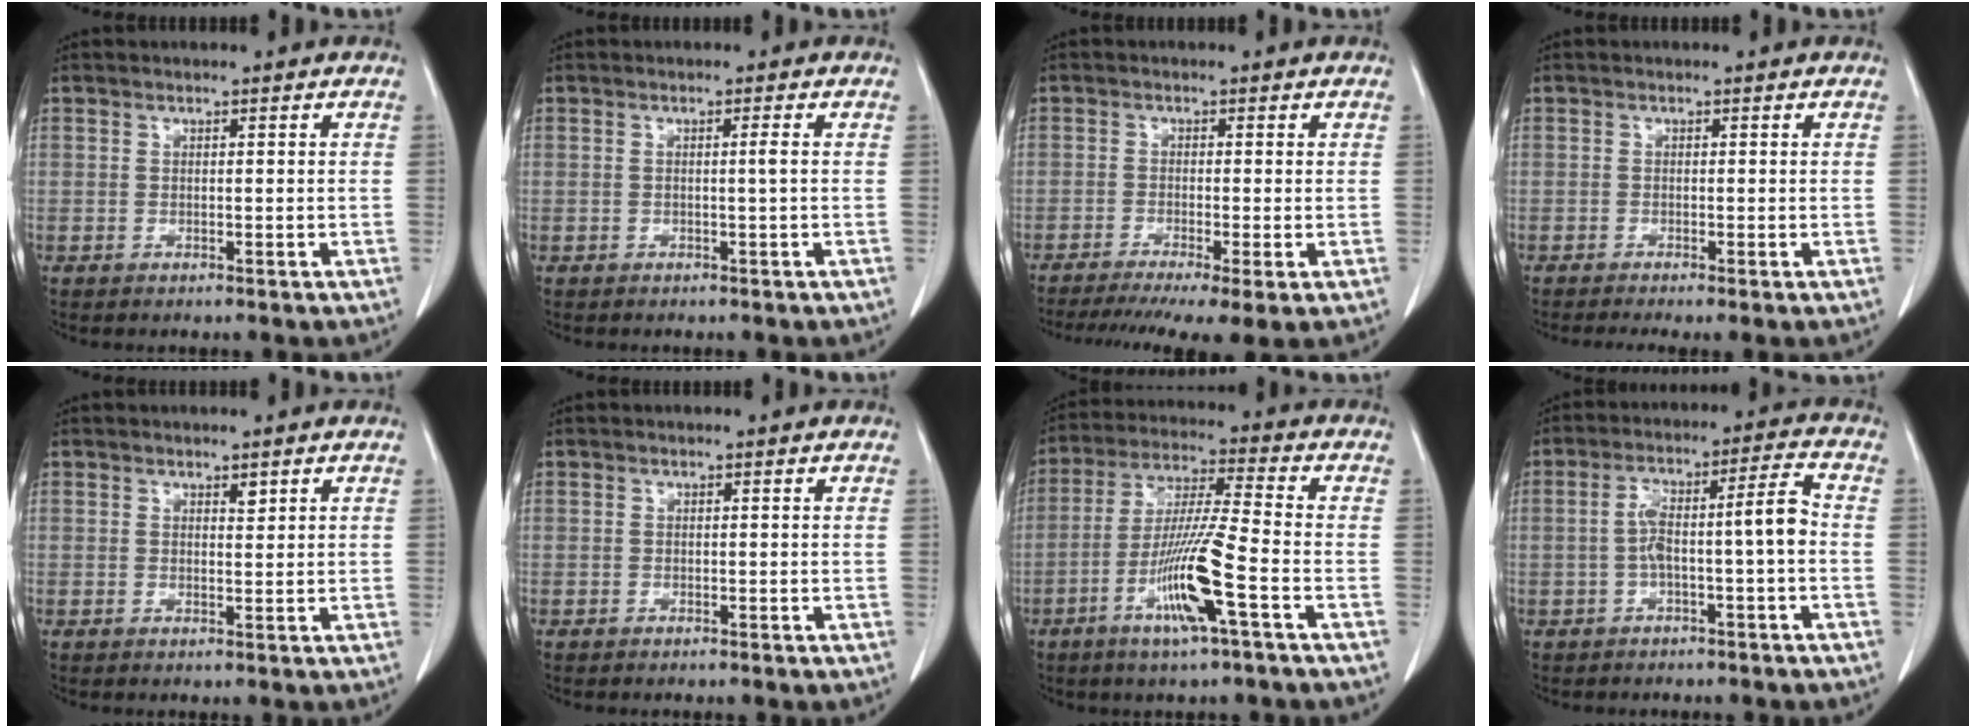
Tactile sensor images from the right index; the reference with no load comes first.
{"total": 1.0, "force": [0.0, -0.3, 1.0], "torque": [-0.016, 0.000, -0.001]}
{"total": 9.8, "force": [-6.7, 1.1, 7.0], "torque": [-0.111, -0.014, -0.107]}
{"total": 2.4, "force": [-1.7, 0.2, 1.6], "torque": [-0.025, -0.006, -0.028]}
{"total": 1.0, "force": [0.7, 0.4, 0.6], "torque": [-0.010, -0.004, 0.010]}
{"total": 0.0}
{"total": 12.0, "force": [-4.9, -0.4, 11.0], "torque": [-0.218, -0.012, -0.094]}
{"total": 7.7, "force": [-1.3, 0.7, 7.5], "torque": [-0.135, 0.036, -0.019]}